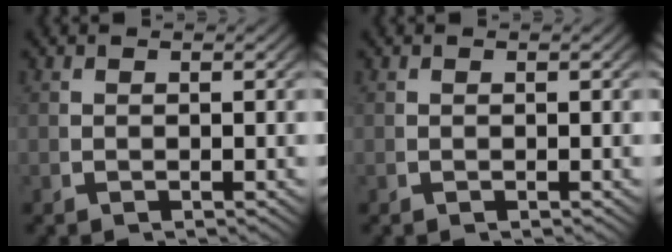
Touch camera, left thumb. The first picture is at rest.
{"total": 0.0}